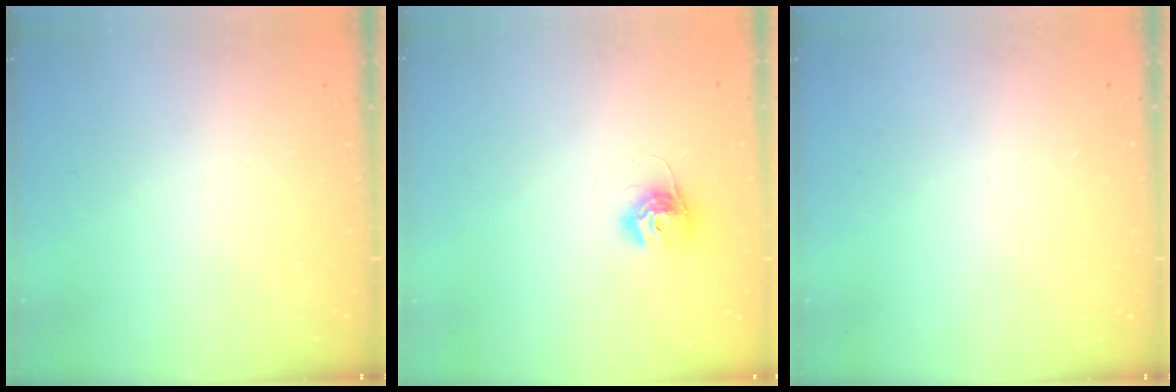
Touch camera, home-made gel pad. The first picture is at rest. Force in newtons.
{"total": 10.3, "press": 10.3, "slide": 0.5}
{"total": 0.0}